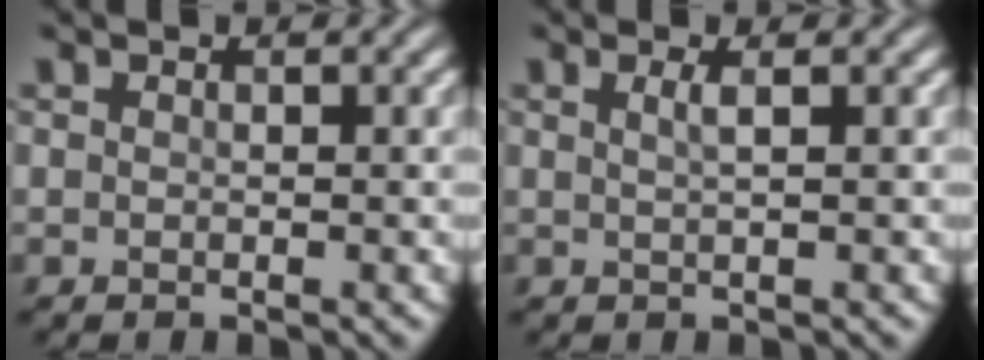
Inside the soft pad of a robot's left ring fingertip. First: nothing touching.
{"total": 1.5, "force": [0.5, 0.5, 1.3], "torque": [-0.018, 0.003, 0.005]}